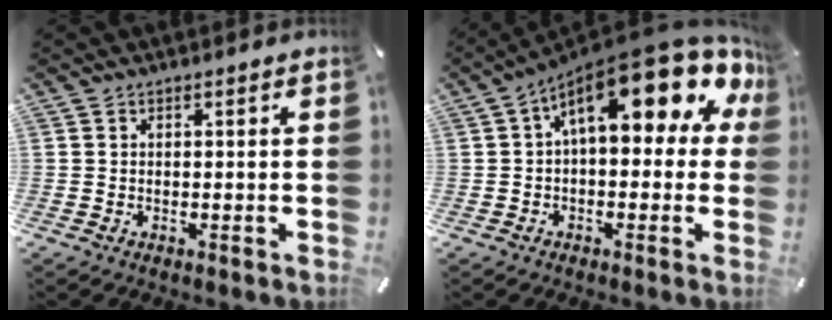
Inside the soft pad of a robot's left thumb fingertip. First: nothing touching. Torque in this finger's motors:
{"motor_torque": [1.08, 0.89, 2.28, -0.49, 0.28]}